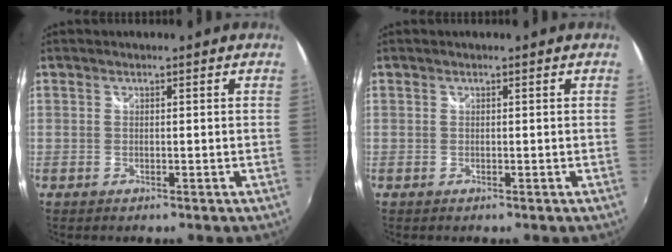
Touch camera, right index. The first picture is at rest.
{"total": 0.0}